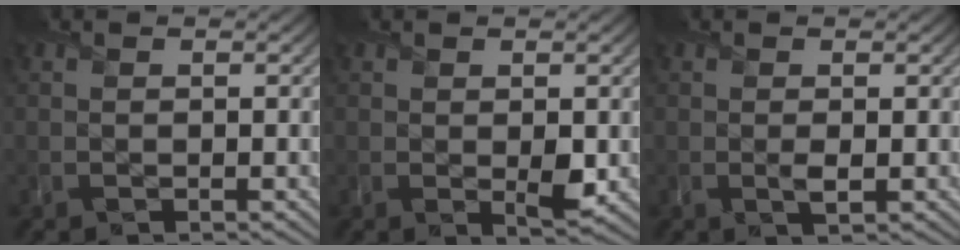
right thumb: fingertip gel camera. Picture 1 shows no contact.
{"total": 2.0, "force": [0.2, 1.0, 1.7], "torque": [-0.028, -0.009, 0.008]}
{"total": 0.9, "force": [0.0, 0.3, 0.8], "torque": [-0.017, -0.003, -0.001]}